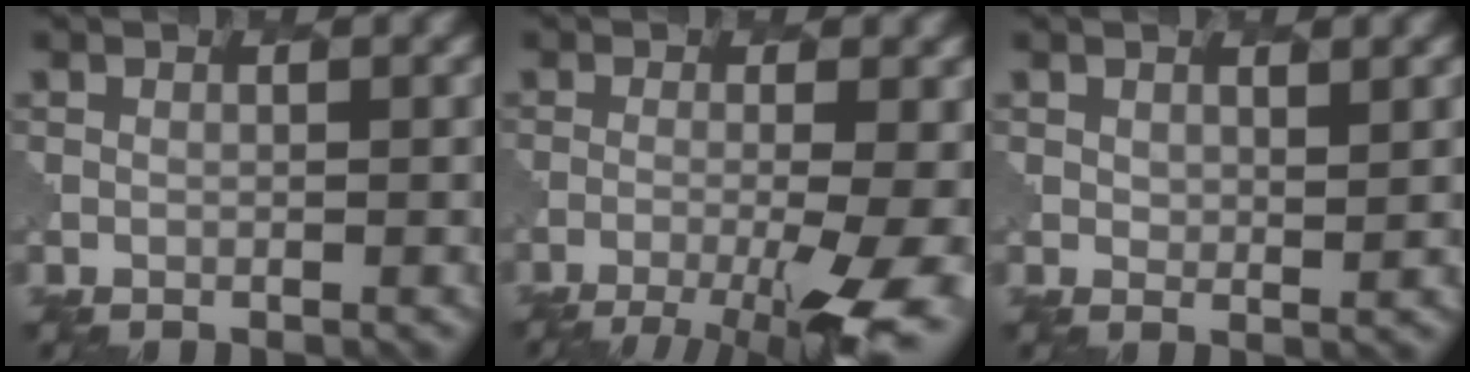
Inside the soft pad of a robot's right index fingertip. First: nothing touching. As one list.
[{"total": 8.3, "force": [-4.1, 2.0, 7.0], "torque": [-0.109, -0.016, -0.057]}, {"total": 1.3, "force": [1.2, 0.4, 0.5], "torque": [-0.009, -0.001, 0.027]}]